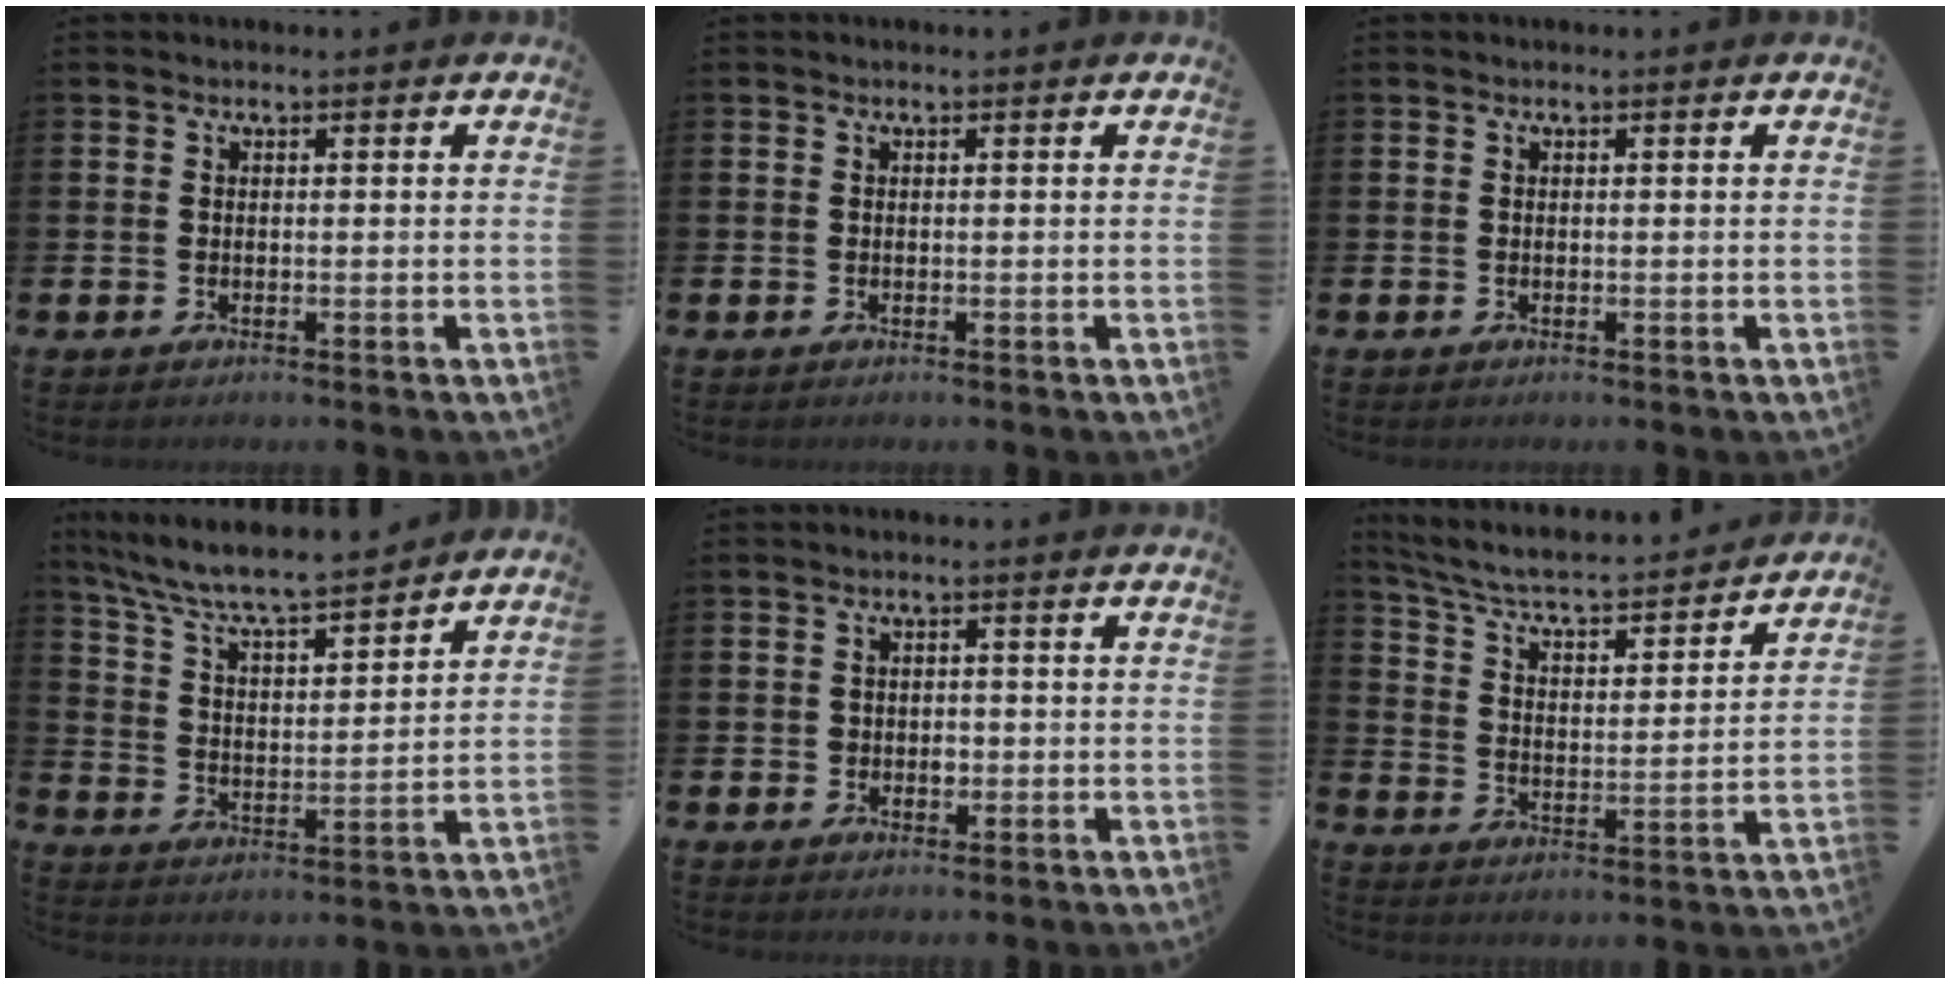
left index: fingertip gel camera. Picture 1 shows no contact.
{"total": 0.0}
{"total": 0.0}
{"total": 7.7, "force": [7.3, 0.5, 2.3], "torque": [-0.081, -0.055, 0.126]}
{"total": 1.7, "force": [-0.2, 1.5, 0.7], "torque": [0.005, 0.000, -0.011]}
{"total": 6.2, "force": [5.6, 1.0, 2.3], "torque": [-0.075, -0.045, 0.089]}